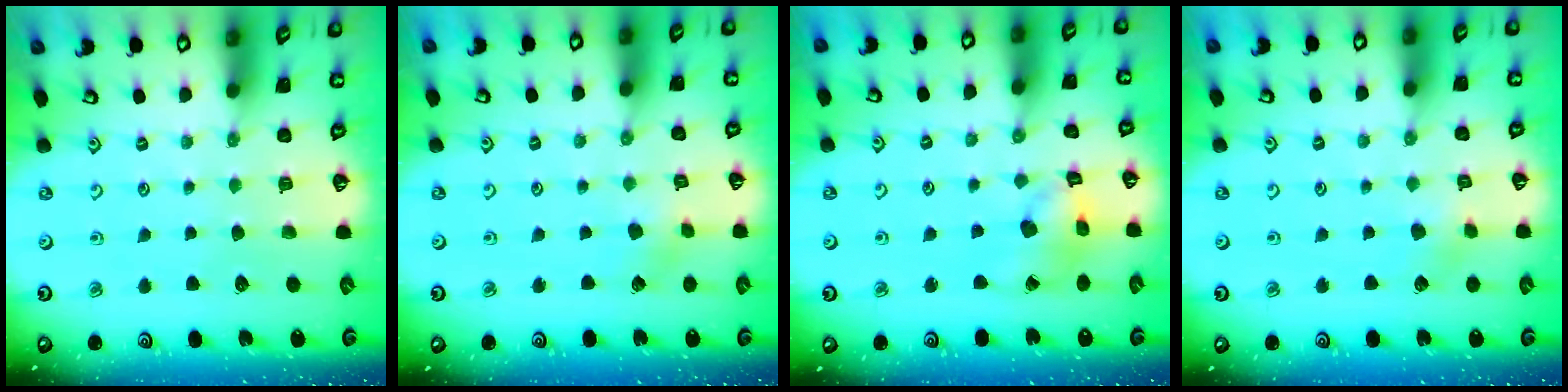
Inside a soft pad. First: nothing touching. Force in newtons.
{"total": 2.6, "press": 2.5, "slide": 0.8}
{"total": 10.3, "press": 10.2, "slide": 1.1}
{"total": 3.1, "press": 3.1, "slide": 0.4}